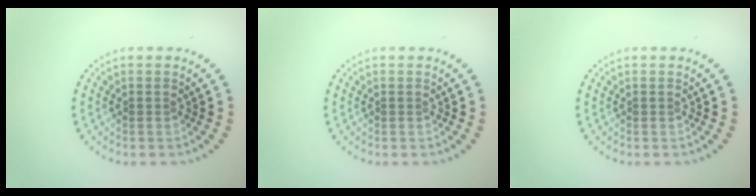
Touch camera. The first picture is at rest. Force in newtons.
{"total": 0.0}
{"total": 0.0}